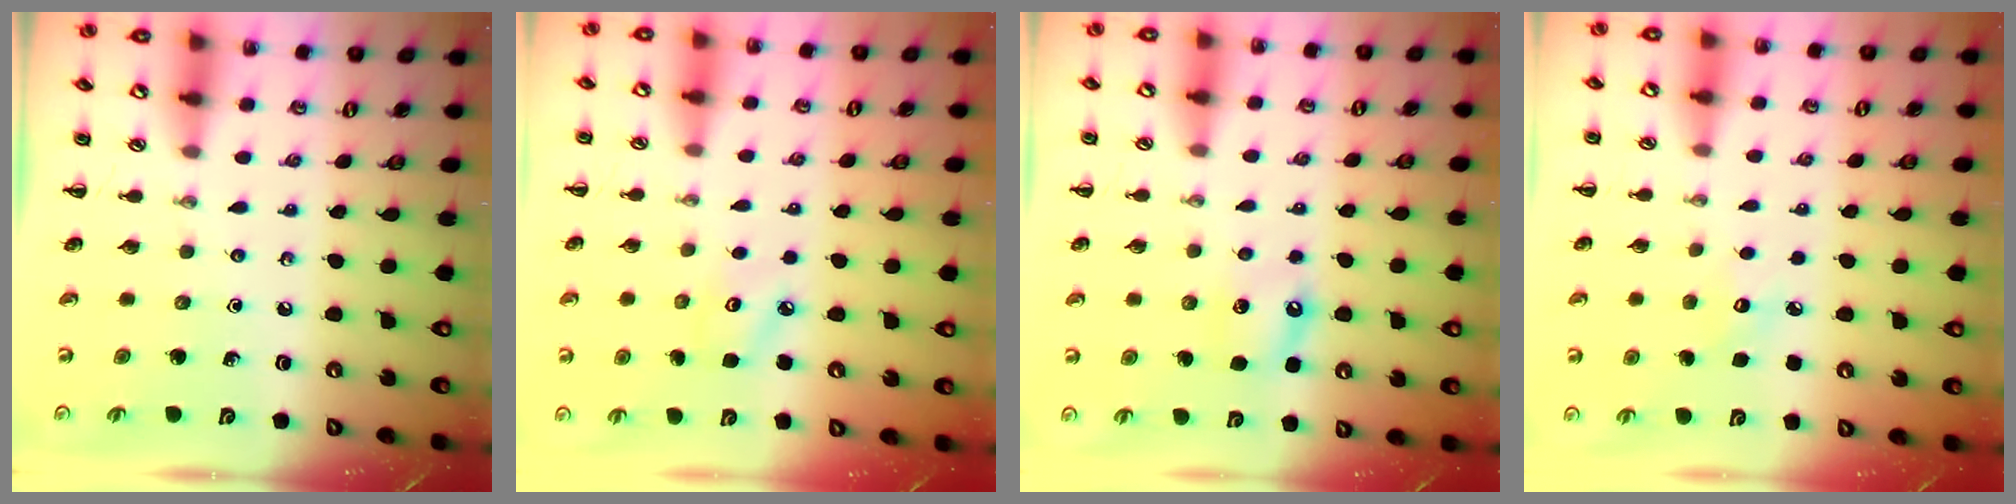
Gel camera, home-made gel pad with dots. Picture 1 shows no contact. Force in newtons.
{"total": 4.1, "press": 3.9, "slide": 1.1}
{"total": 5.1, "press": 4.9, "slide": 1.4}
{"total": 6.4, "press": 6.2, "slide": 1.8}